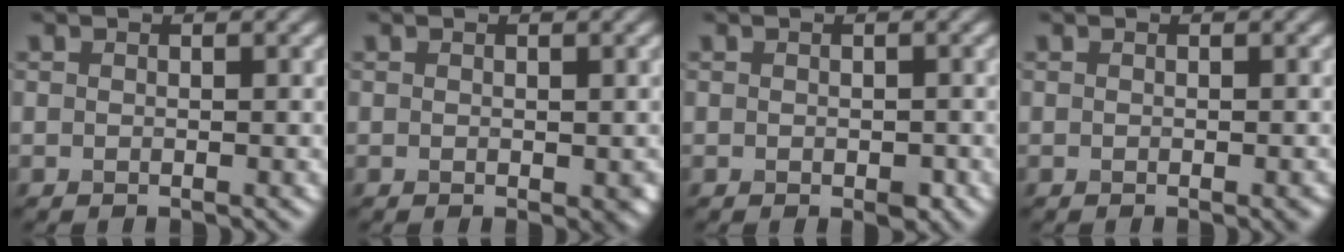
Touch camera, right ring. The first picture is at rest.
{"total": 0.7, "force": [0.0, 0.5, 0.4], "torque": [-0.001, -0.003, 0.001]}
{"total": 0.9, "force": [-0.2, 0.6, 0.6], "torque": [-0.005, -0.004, -0.002]}
{"total": 0.5, "force": [-0.3, 0.1, 0.4], "torque": [-0.002, 0.000, -0.003]}